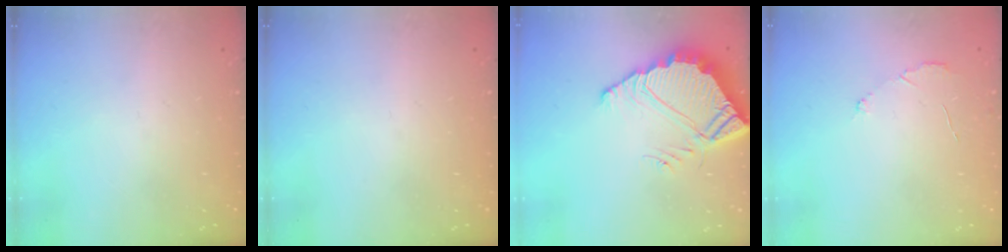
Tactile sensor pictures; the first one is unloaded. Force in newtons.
{"total": 0.0}
{"total": 7.9, "press": 7.9, "slide": 0.6}
{"total": 3.0, "press": 3.0, "slide": 0.3}